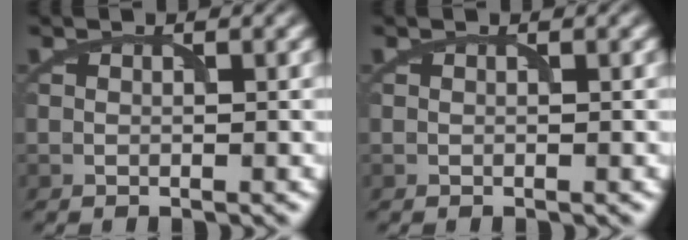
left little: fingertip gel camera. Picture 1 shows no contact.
{"total": 0.0}